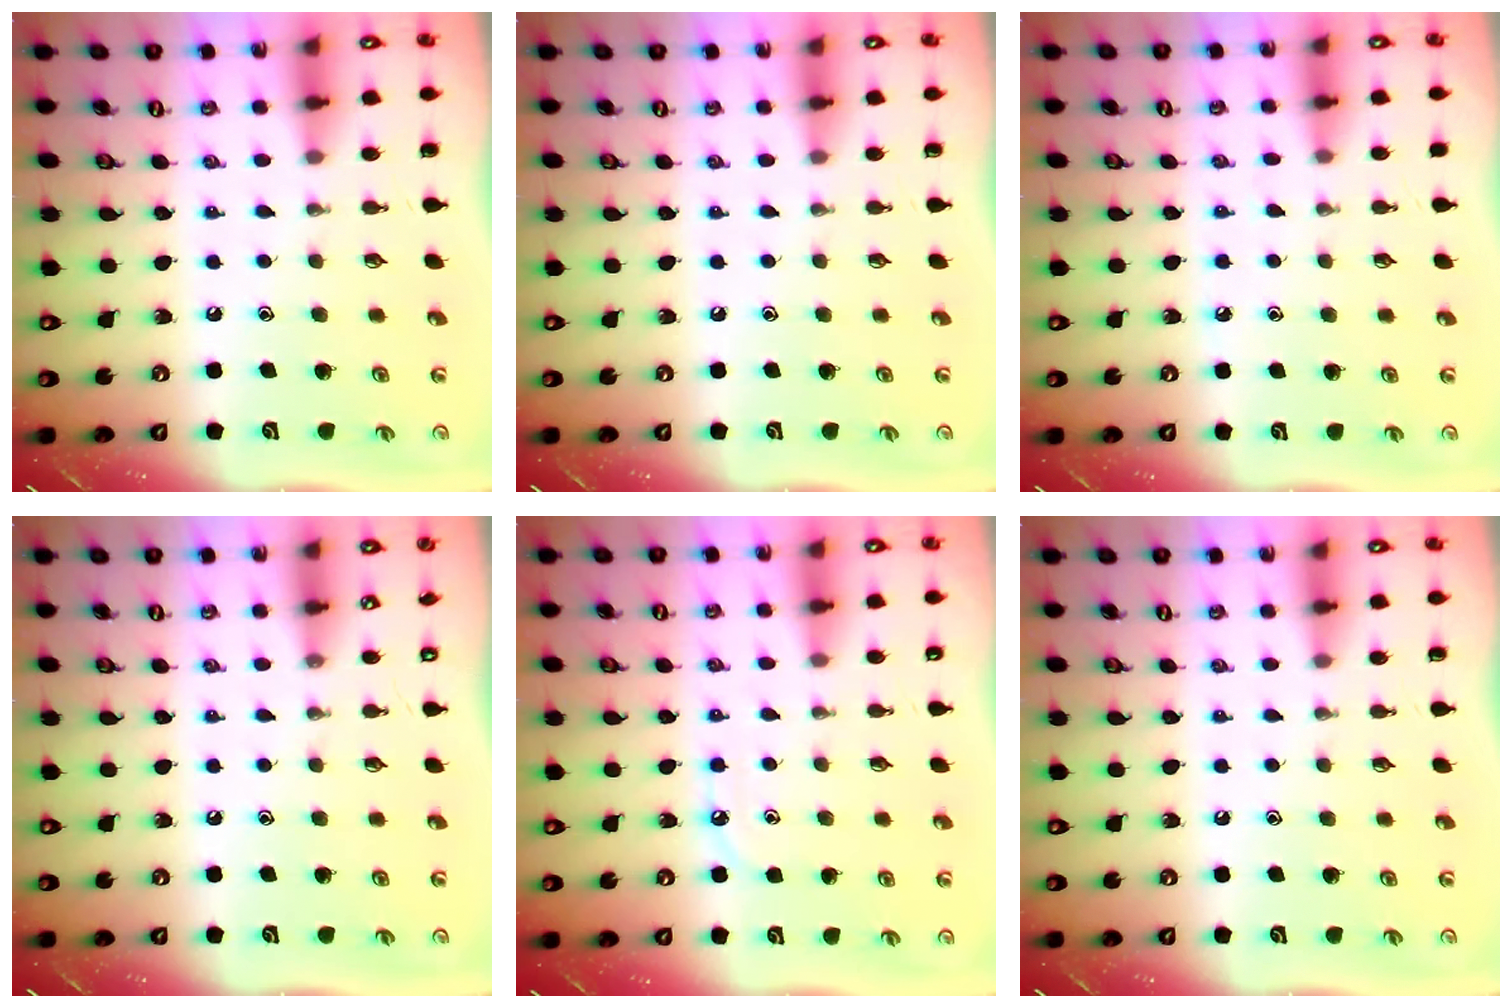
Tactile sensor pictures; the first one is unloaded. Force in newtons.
{"total": 0.0}
{"total": 5.2, "press": 5.2, "slide": 0.7}
{"total": 0.0}
{"total": 4.9, "press": 4.8, "slide": 0.4}
{"total": 0.0}